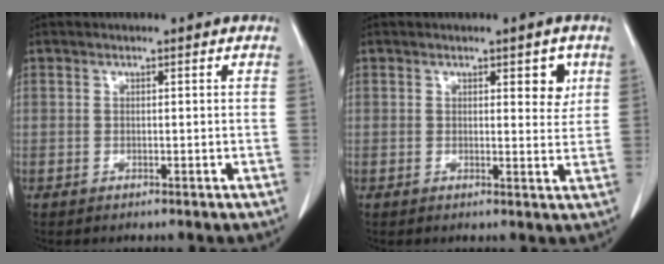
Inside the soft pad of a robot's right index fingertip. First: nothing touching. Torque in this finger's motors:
{"motor_torque": [0.06, 0.02, 0.00, 0.00]}